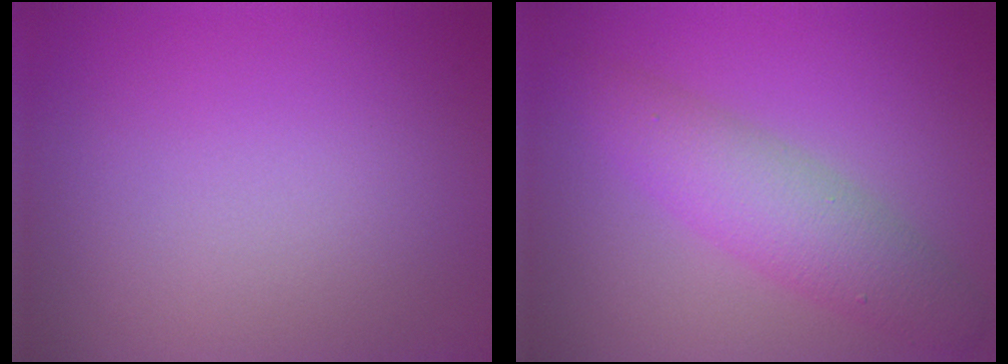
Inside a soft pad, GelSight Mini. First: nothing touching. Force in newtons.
{"total": 4.8, "press": 4.8, "slide": 0.1}